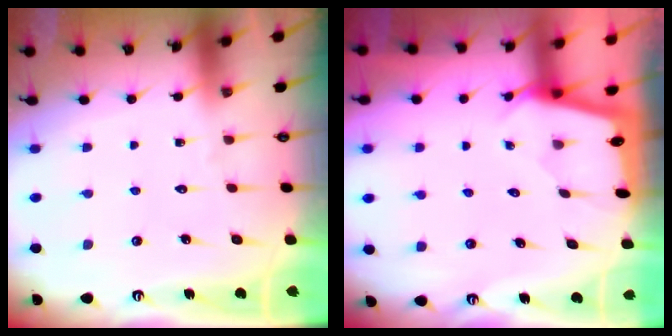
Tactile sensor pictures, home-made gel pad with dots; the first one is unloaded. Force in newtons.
{"total": 1.5, "press": 1.5, "slide": 0.2}